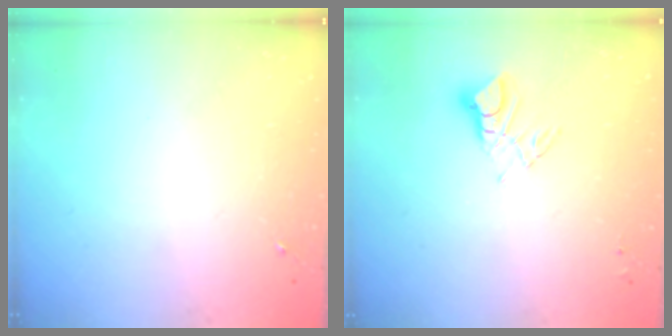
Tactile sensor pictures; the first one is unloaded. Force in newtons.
{"total": 6.8, "press": 6.8, "slide": 0.5}